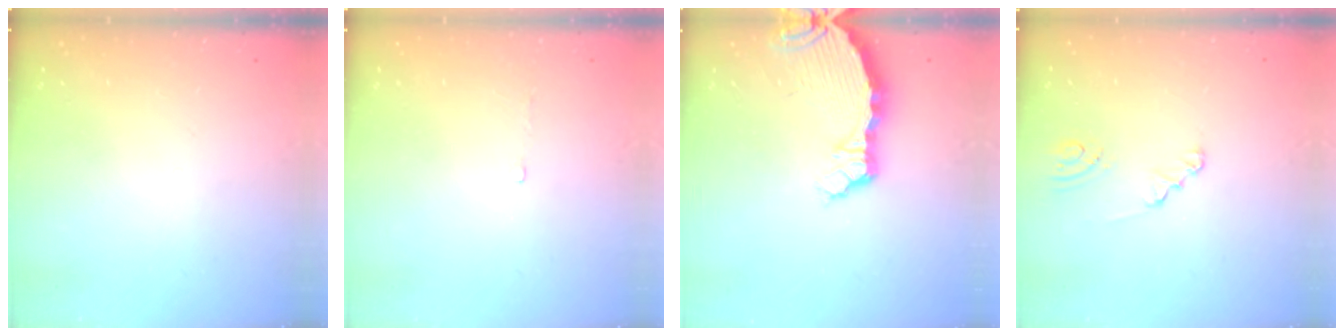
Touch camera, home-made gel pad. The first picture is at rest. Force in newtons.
{"total": 1.6, "press": 1.5, "slide": 0.3}
{"total": 5.0, "press": 5.0, "slide": 0.4}
{"total": 1.9, "press": 1.9, "slide": 0.3}